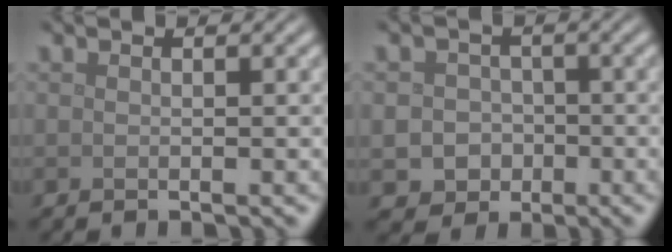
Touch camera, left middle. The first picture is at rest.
{"total": 3.6, "force": [-1.0, 3.3, 1.0], "torque": [0.008, 0.001, -0.028]}